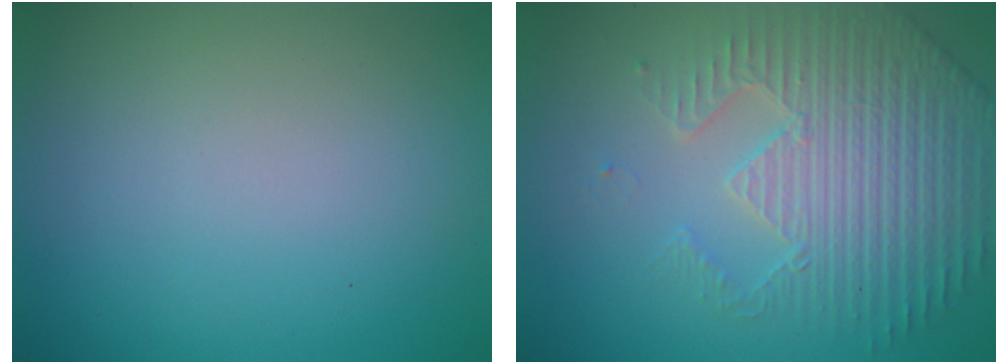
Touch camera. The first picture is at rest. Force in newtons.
{"total": 4.9, "press": 4.5, "slide": 1.9}